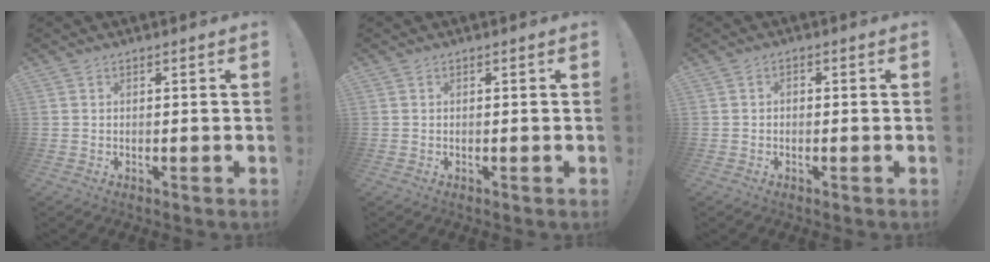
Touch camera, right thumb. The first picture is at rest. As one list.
[{"total": 0.0}, {"total": 1.3, "force": [-0.9, 0.7, 0.6], "torque": [-0.013, 0.005, -0.016]}]